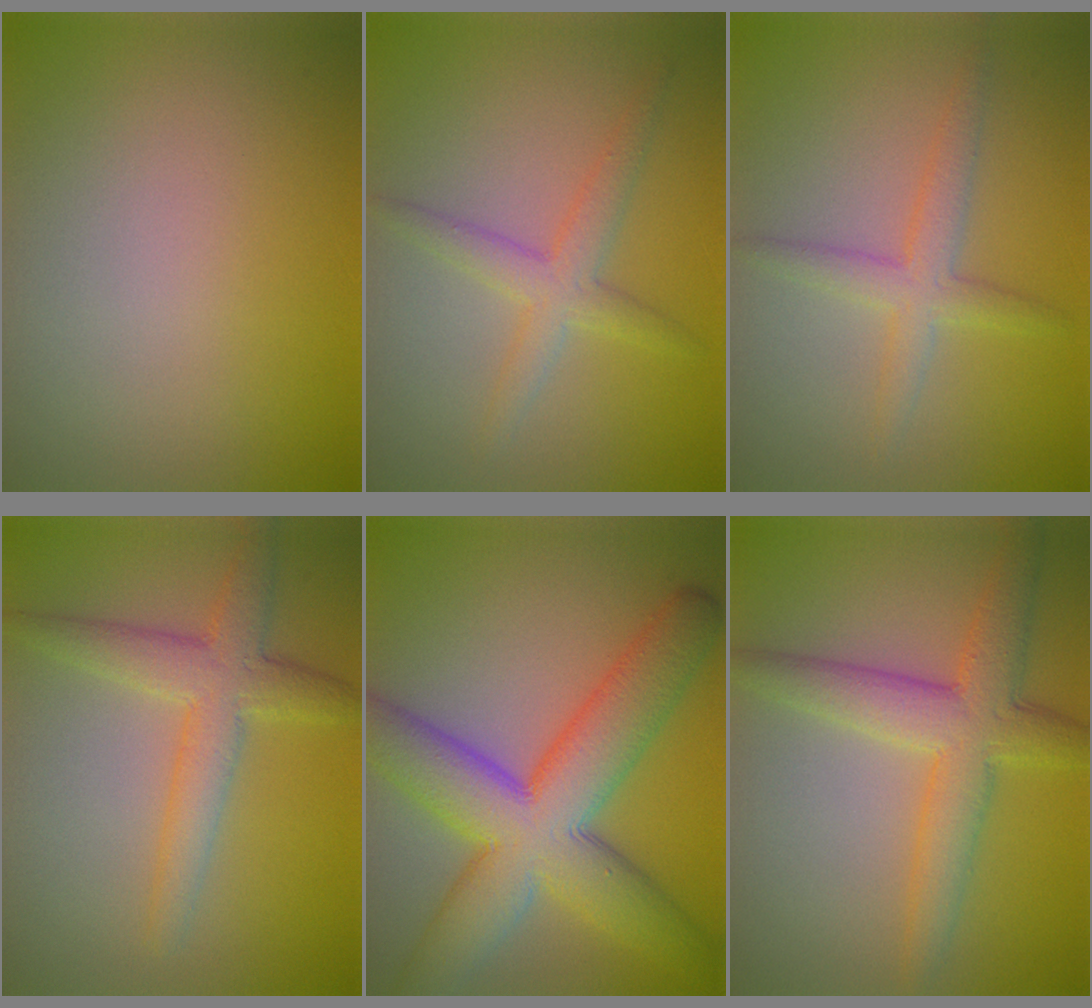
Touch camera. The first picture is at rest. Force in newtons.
{"total": 3.0, "press": 3.0, "slide": 0.2}
{"total": 2.9, "press": 2.9, "slide": 0.0}
{"total": 4.5, "press": 4.5, "slide": 0.1}
{"total": 11.7, "press": 11.6, "slide": 0.3}
{"total": 5.5, "press": 5.5, "slide": 0.0}